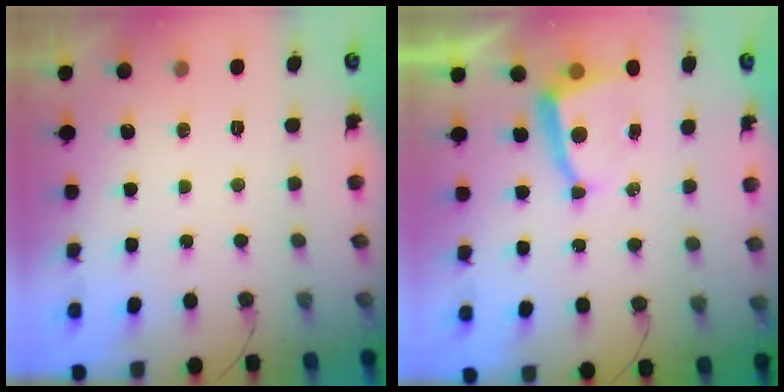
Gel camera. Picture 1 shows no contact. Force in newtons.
{"total": 5.2, "press": 5.1, "slide": 0.6}